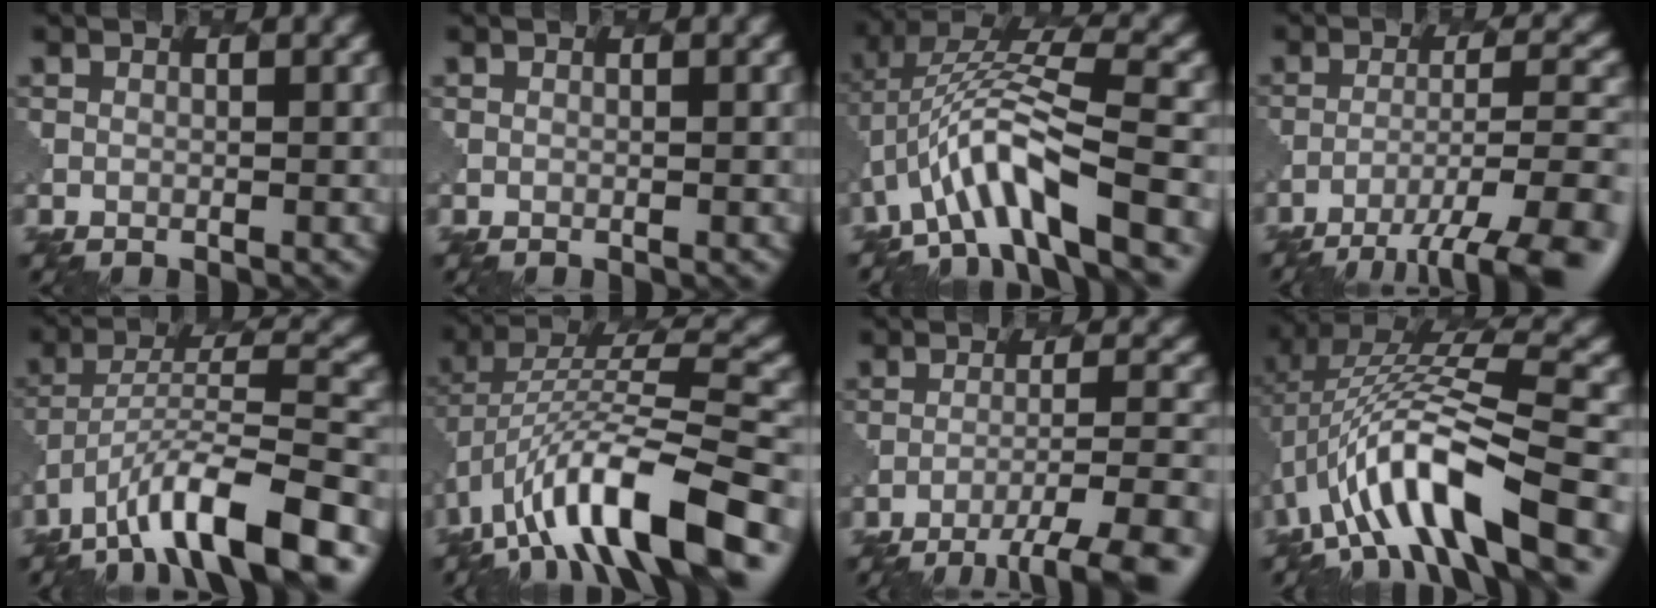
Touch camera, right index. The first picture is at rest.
{"total": 0.0}
{"total": 8.3, "force": [-3.2, 2.3, 7.3], "torque": [-0.136, 0.019, -0.058]}
{"total": 10.6, "force": [-7.5, 2.3, 7.2], "torque": [-0.119, -0.008, -0.098]}
{"total": 11.5, "force": [-7.7, 3.0, 8.0], "torque": [-0.128, 0.013, -0.136]}
{"total": 12.6, "force": [-6.2, 4.5, 10.0], "torque": [-0.171, 0.020, -0.106]}
{"total": 7.4, "force": [-5.3, 1.2, 5.1], "torque": [-0.068, 0.003, -0.068]}
{"total": 10.6, "force": [-3.4, 3.7, 9.3], "torque": [-0.167, 0.019, -0.057]}